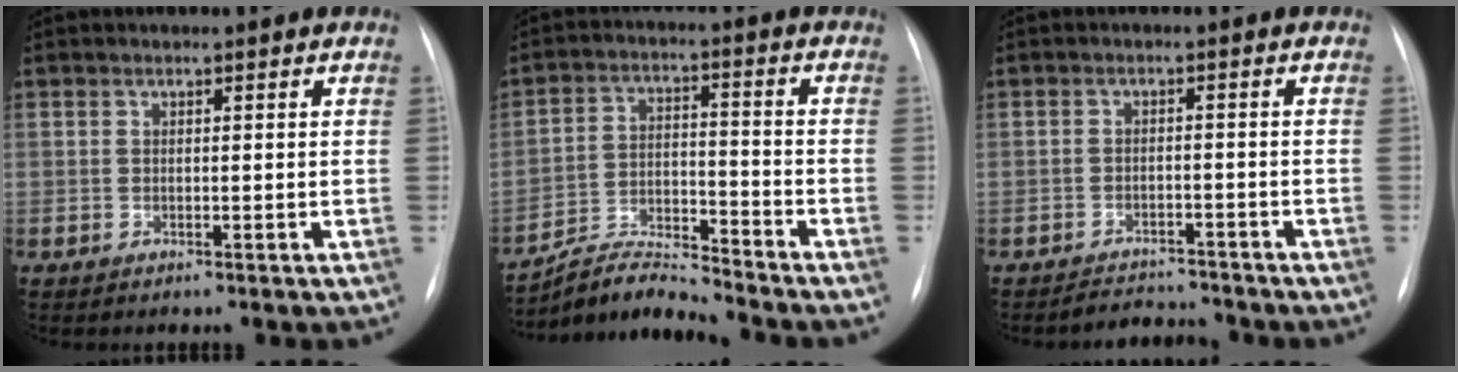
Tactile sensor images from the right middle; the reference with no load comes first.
{"total": 8.1, "force": [-8.1, -0.6, 0.3], "torque": [-0.015, 0.017, -0.147]}
{"total": 4.1, "force": [-4.0, 0.9, -0.3], "torque": [0.004, 0.002, -0.059]}